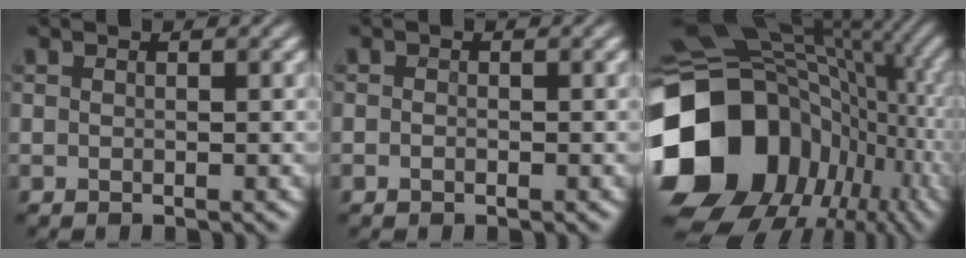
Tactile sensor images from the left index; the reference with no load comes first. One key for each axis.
{"total": 0.5, "fx": -0.4, "fy": -0.1, "fz": -0.3, "tx": 0.000, "ty": 0.000, "tz": 0.002}
{"total": 18.1, "fx": -3.4, "fy": 15.0, "fz": 9.5, "tx": -0.230, "ty": -0.011, "tz": -0.046}